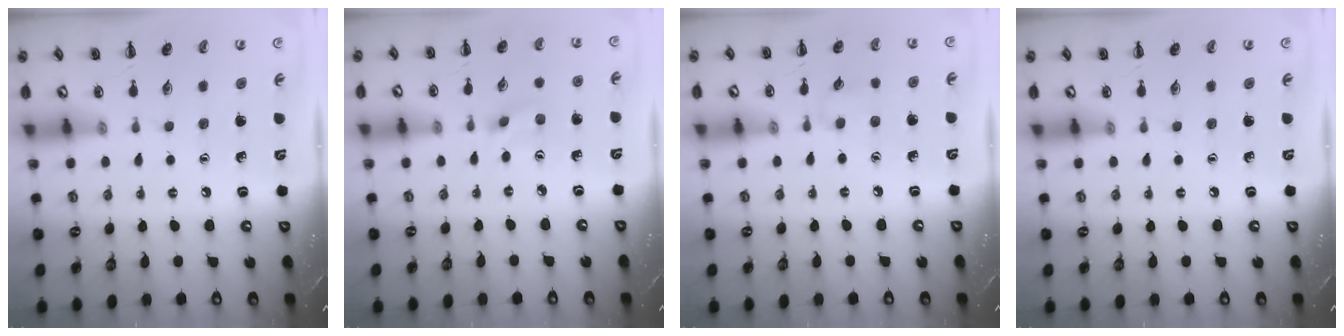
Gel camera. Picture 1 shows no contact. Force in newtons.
{"total": 1.7, "press": 1.6, "slide": 0.7}
{"total": 3.9, "press": 3.6, "slide": 1.5}
{"total": 0.0}